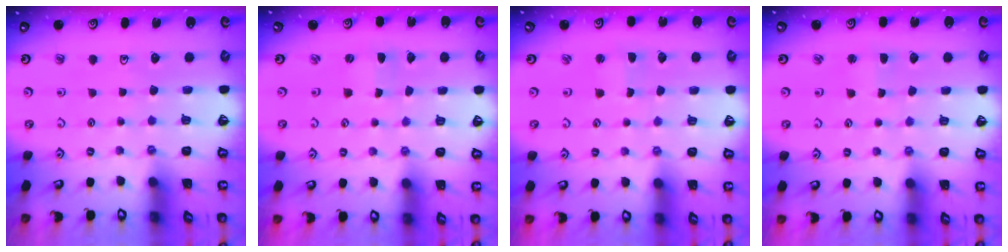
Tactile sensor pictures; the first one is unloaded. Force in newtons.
{"total": 1.4, "press": 1.4, "slide": 0.2}
{"total": 2.0, "press": 2.0, "slide": 0.4}
{"total": 1.6, "press": 1.6, "slide": 0.2}